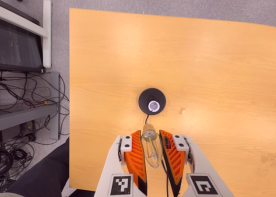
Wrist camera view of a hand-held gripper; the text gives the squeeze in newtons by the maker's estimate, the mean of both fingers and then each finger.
{"total": 17.7, "left": 18.8, "right": 16.6}